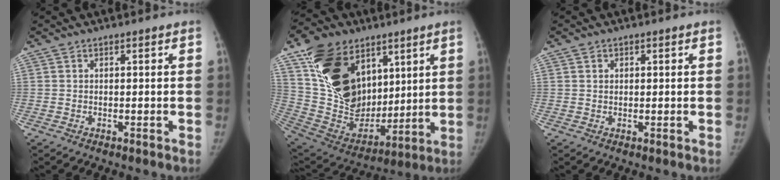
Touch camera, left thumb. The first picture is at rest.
{"total": 25.3, "force": [11.1, 17.1, 15.0], "torque": [-0.249, -0.028, 0.213]}
{"total": 1.5, "force": [0.5, 1.3, 0.6], "torque": [-0.002, 0.000, 0.007]}